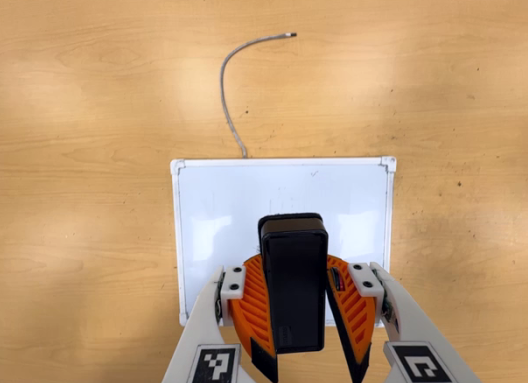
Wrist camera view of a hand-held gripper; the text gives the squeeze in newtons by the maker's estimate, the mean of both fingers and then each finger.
{"total": 10.3, "left": 10.7, "right": 9.8}